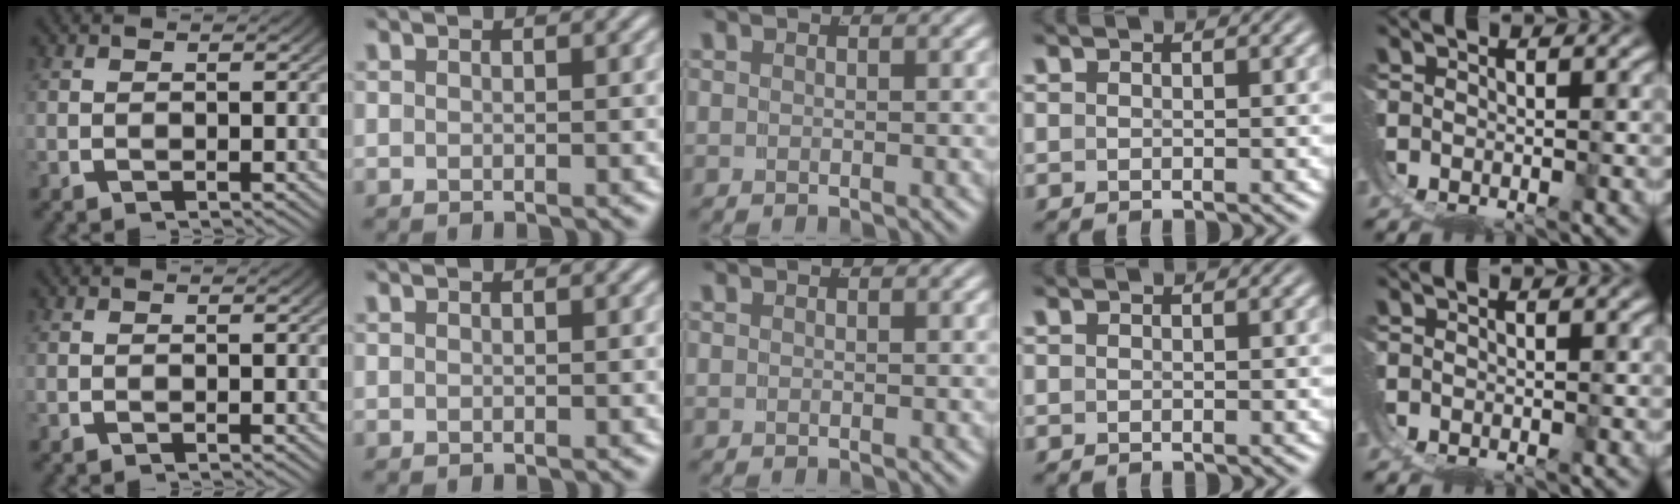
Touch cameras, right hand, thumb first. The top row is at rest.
{}